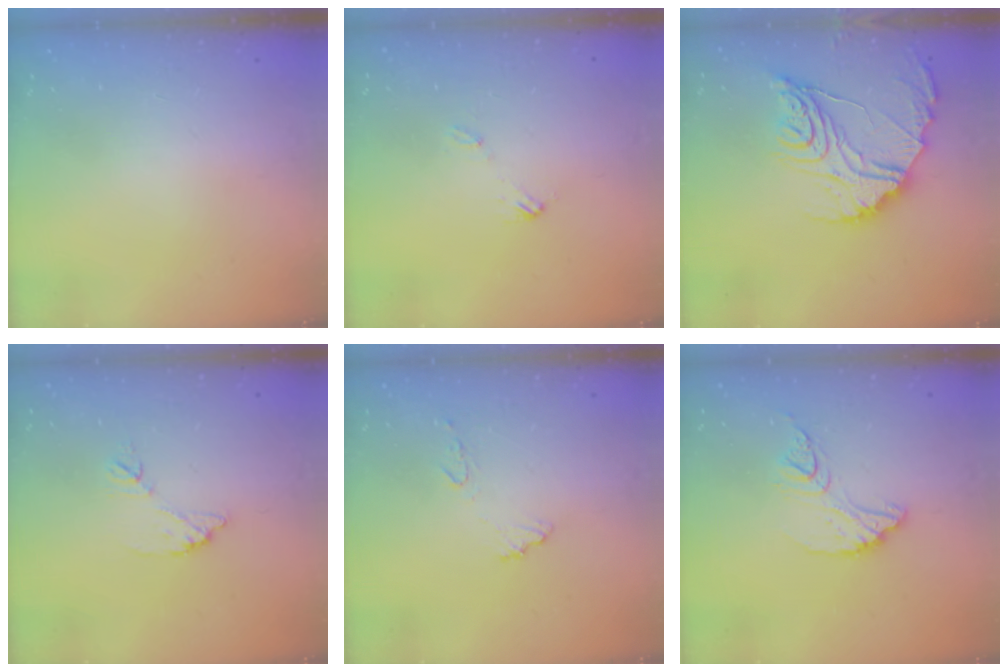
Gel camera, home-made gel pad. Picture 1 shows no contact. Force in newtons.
{"total": 4.0, "press": 4.0, "slide": 0.3}
{"total": 17.8, "press": 17.7, "slide": 2.0}
{"total": 7.8, "press": 7.8, "slide": 0.3}
{"total": 9.2, "press": 9.2, "slide": 0.5}
{"total": 10.9, "press": 10.9, "slide": 1.0}